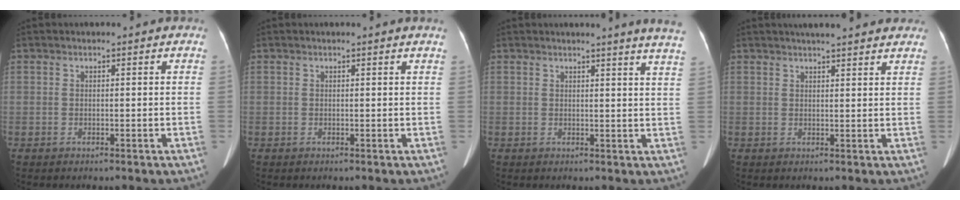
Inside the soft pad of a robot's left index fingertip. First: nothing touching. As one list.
[{"total": 0.9, "force": [0.8, -0.1, 0.3], "torque": [-0.014, -0.002, 0.011]}, {"total": 8.5, "force": [7.7, -1.2, 3.6], "torque": [-0.036, -0.041, 0.059]}, {"total": 12.2, "force": [10.7, 2.0, 5.6], "torque": [-0.067, 0.026, 0.123]}]